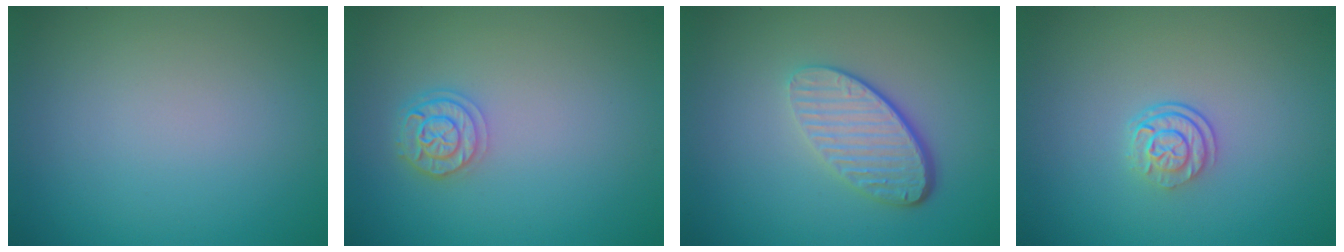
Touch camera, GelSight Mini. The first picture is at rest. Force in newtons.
{"total": 2.5, "press": 2.1, "slide": 1.3}
{"total": 4.5, "press": 3.2, "slide": 3.2}
{"total": 2.5, "press": 1.8, "slide": 1.8}